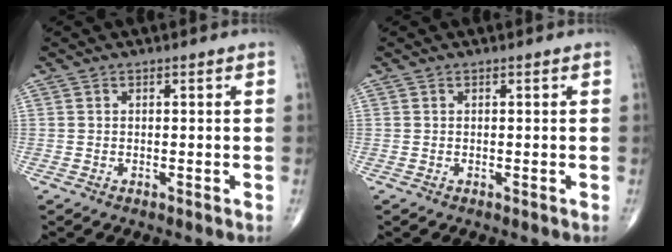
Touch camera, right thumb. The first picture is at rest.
{"total": 0.0}